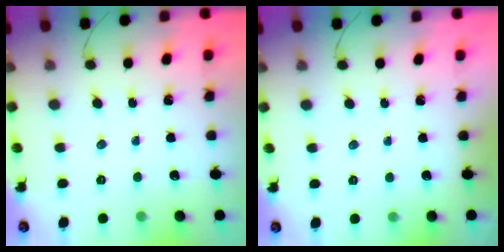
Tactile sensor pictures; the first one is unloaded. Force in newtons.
{"total": 1.8, "press": 1.7, "slide": 0.3}